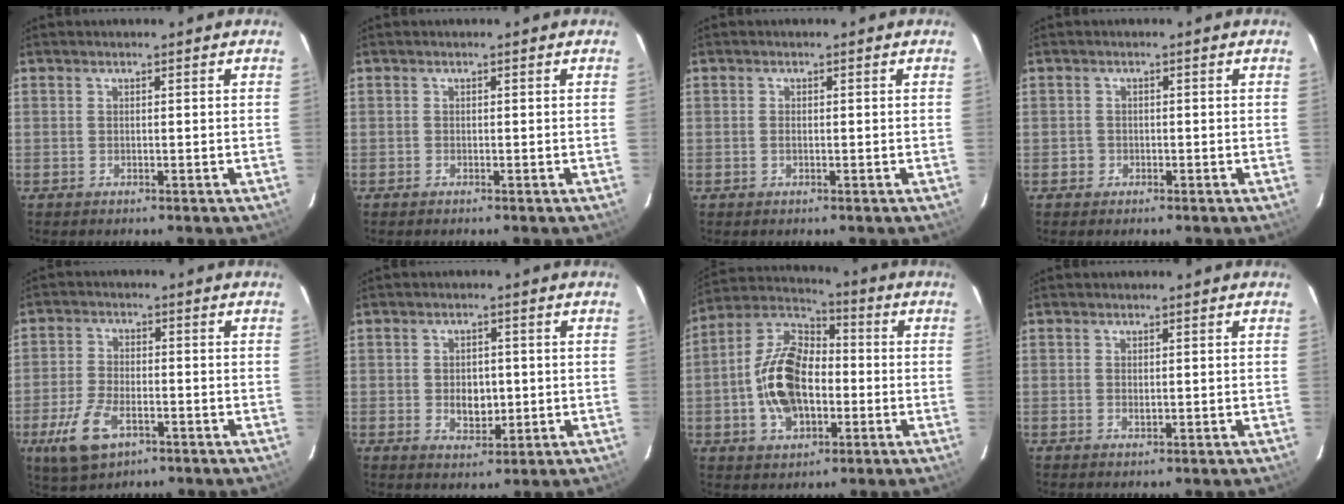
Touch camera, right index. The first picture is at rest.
{"total": 0.0}
{"total": 0.7, "force": [-0.1, 0.4, 0.6], "torque": [-0.012, 0.000, -0.003]}
{"total": 1.6, "force": [-0.6, 1.5, 0.0], "torque": [-0.001, 0.006, -0.007]}
{"total": 9.4, "force": [-4.5, 4.8, 6.7], "torque": [-0.155, -0.010, -0.080]}
{"total": 5.0, "force": [-0.4, 3.6, 3.4], "torque": [-0.057, -0.003, 0.000]}
{"total": 14.9, "force": [-2.7, 9.3, 11.4], "torque": [-0.230, 0.021, -0.045]}
{"total": 0.9, "force": [0.1, 0.6, 0.6], "torque": [-0.012, 0.000, 0.002]}